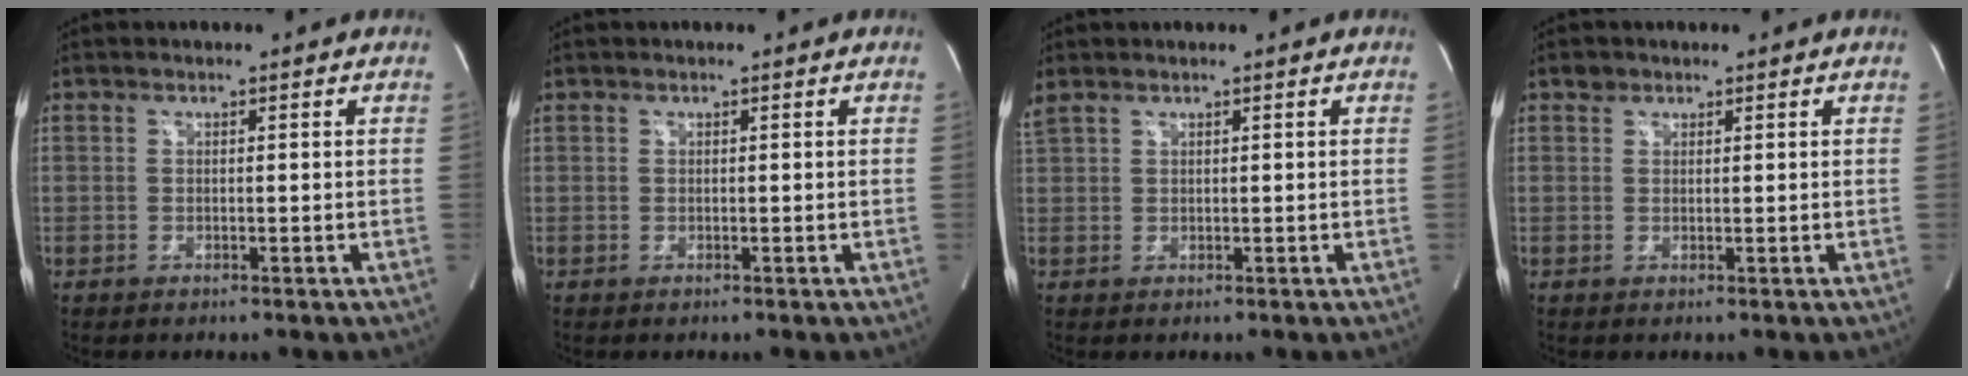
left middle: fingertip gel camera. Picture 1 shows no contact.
{"total": 0.0}
{"total": 2.0, "force": [1.6, 0.7, 0.9], "torque": [-0.041, 0.026, 0.046]}
{"total": 1.2, "force": [0.8, 0.8, 0.1], "torque": [0.002, 0.005, 0.012]}